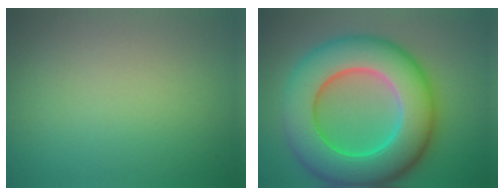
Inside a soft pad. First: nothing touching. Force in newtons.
{"total": 13.3, "press": 13.3, "slide": 0.2}